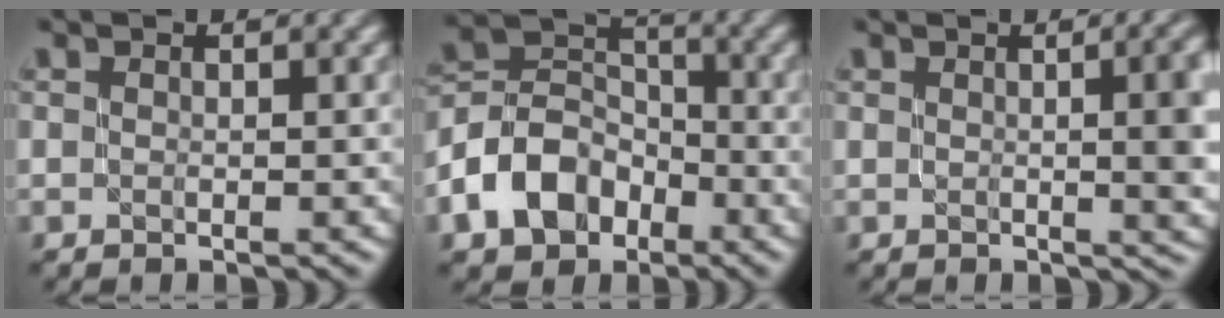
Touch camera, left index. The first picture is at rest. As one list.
[{"total": 7.1, "force": [-3.6, 5.1, 3.3], "torque": [-0.063, 0.007, -0.084]}, {"total": 6.3, "force": [0.4, 2.3, 5.8], "torque": [-0.043, 0.008, 0.009]}]